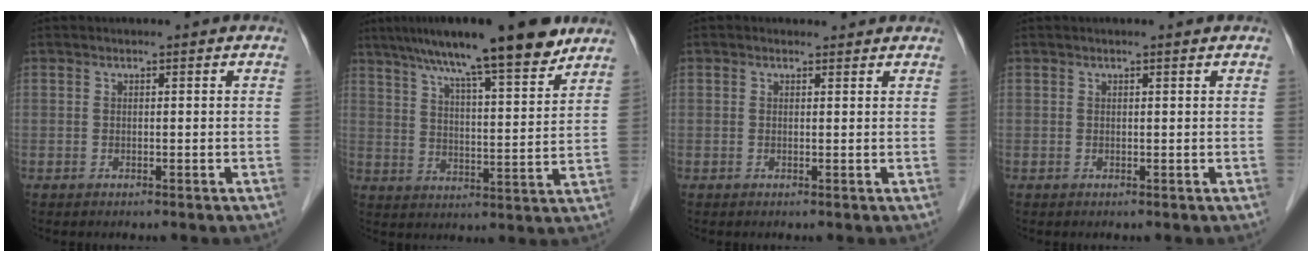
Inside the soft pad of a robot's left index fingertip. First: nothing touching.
{"total": 17.6, "force": [13.4, 1.6, 11.2], "torque": [-0.174, 0.016, 0.203]}
{"total": 1.4, "force": [1.2, 0.6, 0.1], "torque": [-0.010, 0.004, 0.011]}
{"total": 0.9, "force": [0.7, 0.0, 0.5], "torque": [-0.012, 0.006, 0.013]}